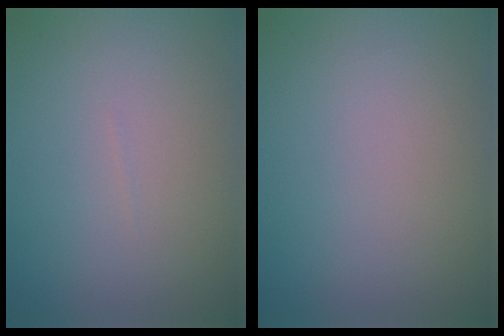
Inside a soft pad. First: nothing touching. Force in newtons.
{"total": 0.0}